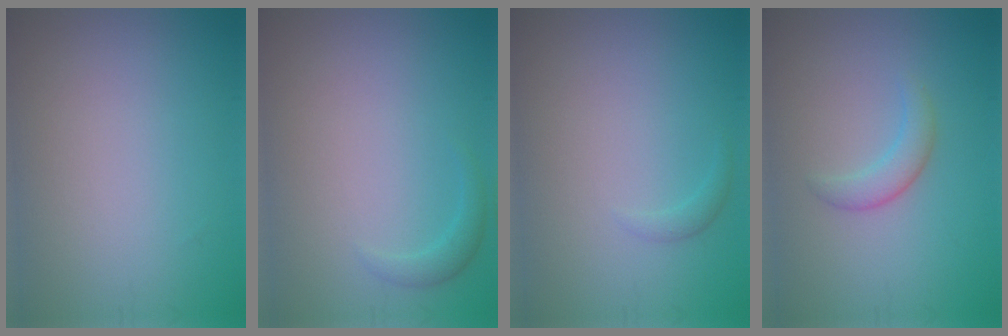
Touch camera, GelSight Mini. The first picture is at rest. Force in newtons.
{"total": 1.2, "press": 1.2, "slide": 0.1}
{"total": 0.7, "press": 0.7, "slide": 0.1}
{"total": 2.1, "press": 2.1, "slide": 0.2}